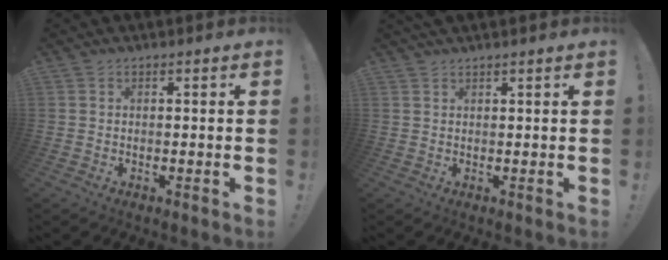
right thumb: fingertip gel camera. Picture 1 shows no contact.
{"total": 1.4, "force": [1.2, -0.4, 0.8], "torque": [-0.010, -0.004, 0.020]}